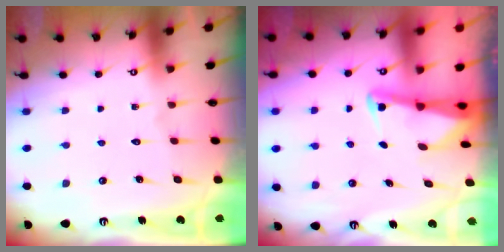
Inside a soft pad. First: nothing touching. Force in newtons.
{"total": 2.3, "press": 2.3, "slide": 0.3}